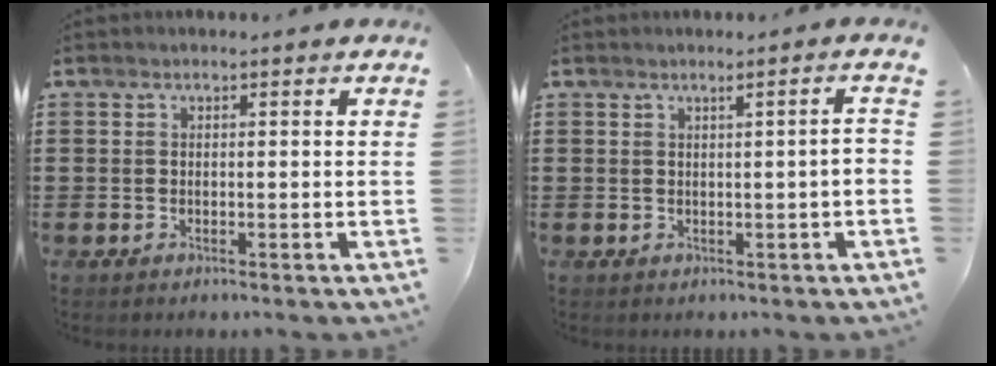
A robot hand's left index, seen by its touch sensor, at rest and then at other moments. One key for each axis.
{"total": 2.3, "fx": 0.2, "fy": -0.4, "fz": 2.3, "tx": -0.037, "ty": -0.007, "tz": 0.002}